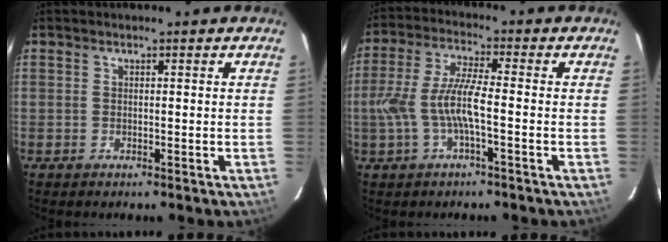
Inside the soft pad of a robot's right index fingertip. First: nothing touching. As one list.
[{"total": 9.0, "force": [-2.3, 1.4, 8.6], "torque": [-0.183, 0.001, -0.037]}]